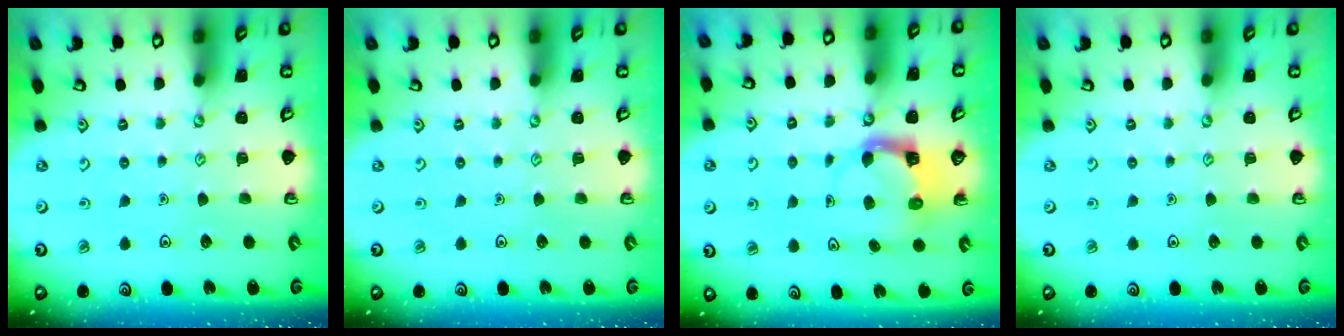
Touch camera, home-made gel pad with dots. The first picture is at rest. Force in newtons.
{"total": 0.0}
{"total": 4.0, "press": 4.0, "slide": 0.4}
{"total": 0.0}